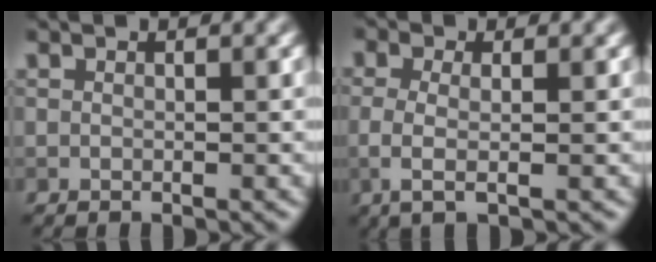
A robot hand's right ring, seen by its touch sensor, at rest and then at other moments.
{"total": 2.5, "force": [-0.2, 0.9, 2.4], "torque": [-0.048, -0.005, -0.005]}